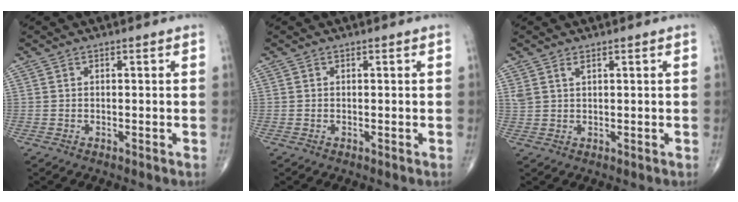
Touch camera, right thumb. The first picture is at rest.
{"total": 0.0}
{"total": 1.7, "force": [1.1, 0.6, 1.1], "torque": [-0.024, 0.002, 0.030]}